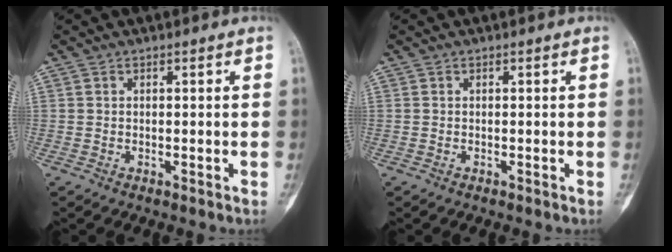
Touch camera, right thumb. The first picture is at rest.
{"total": 0.0}